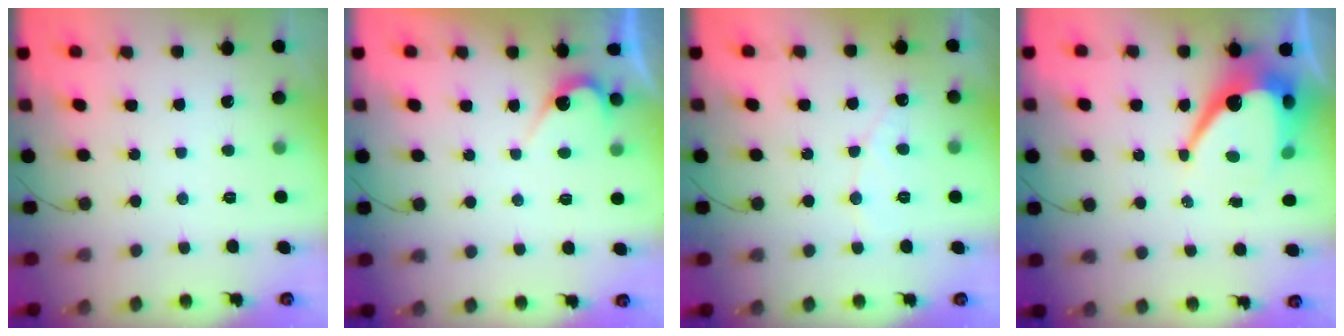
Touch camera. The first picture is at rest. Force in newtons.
{"total": 4.1, "press": 4.1, "slide": 0.3}
{"total": 4.9, "press": 4.8, "slide": 0.4}
{"total": 12.3, "press": 12.2, "slide": 0.7}